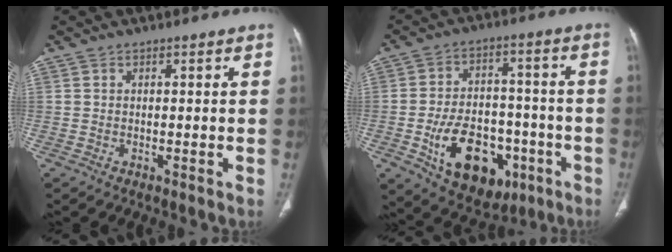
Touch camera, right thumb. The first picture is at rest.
{"total": 18.0, "force": [-6.7, 11.5, 12.1], "torque": [-0.148, 0.031, -0.089]}